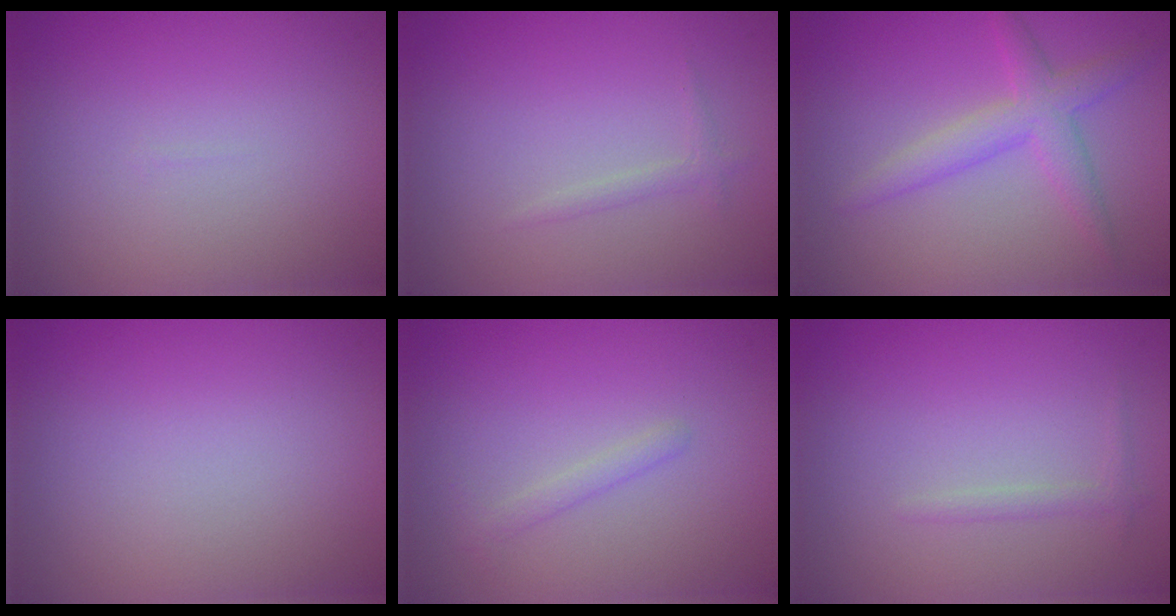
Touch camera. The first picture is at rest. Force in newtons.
{"total": 0.8, "press": 0.8, "slide": 0.1}
{"total": 3.3, "press": 3.3, "slide": 0.1}
{"total": 0.0}
{"total": 1.1, "press": 1.1, "slide": 0.0}
{"total": 0.9, "press": 0.9, "slide": 0.1}